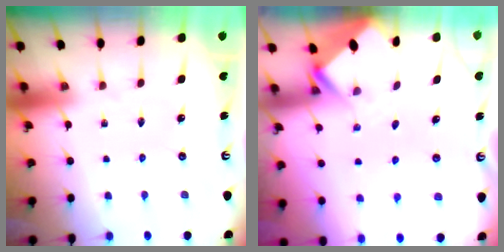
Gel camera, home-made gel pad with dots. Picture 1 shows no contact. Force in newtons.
{"total": 2.5, "press": 2.5, "slide": 0.2}